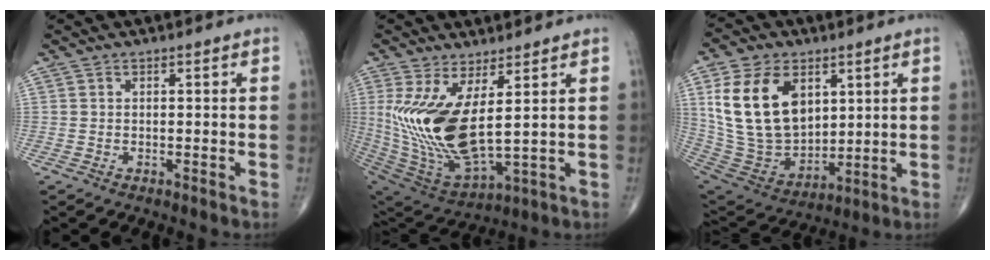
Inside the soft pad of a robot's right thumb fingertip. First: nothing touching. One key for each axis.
{"total": 18.1, "fx": 3.7, "fy": 7.1, "fz": 16.2, "tx": -0.342, "ty": -0.044, "tz": 0.089}
{"total": 20.1, "fx": 6.7, "fy": 13.2, "fz": 13.7, "tx": -0.238, "ty": -0.026, "tz": 0.144}